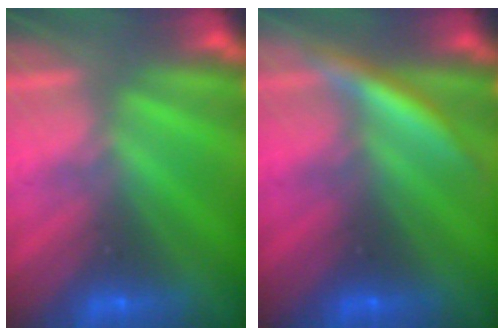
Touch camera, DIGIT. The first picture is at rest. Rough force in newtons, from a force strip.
{"total": 3.4}